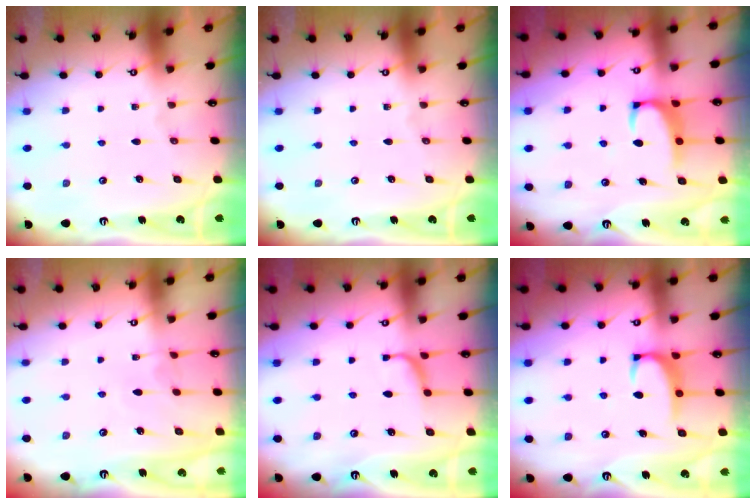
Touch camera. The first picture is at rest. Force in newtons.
{"total": 0.0}
{"total": 2.6, "press": 2.5, "slide": 0.7}
{"total": 2.5, "press": 2.4, "slide": 0.3}
{"total": 2.4, "press": 2.3, "slide": 0.3}
{"total": 2.3, "press": 2.3, "slide": 0.6}